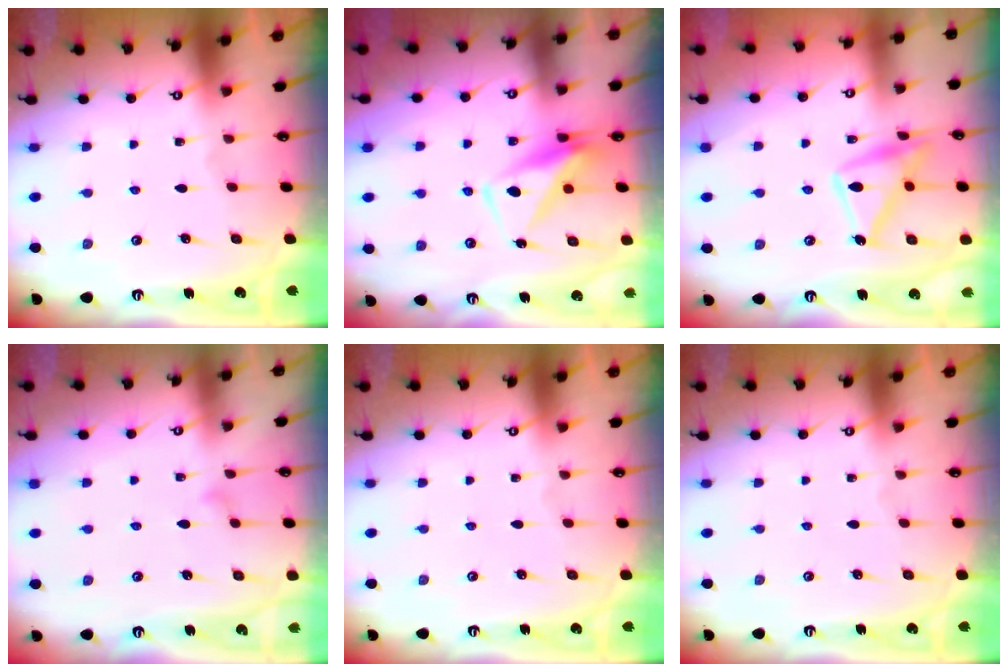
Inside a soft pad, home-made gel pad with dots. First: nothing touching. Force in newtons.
{"total": 7.1, "press": 6.9, "slide": 1.5}
{"total": 15.3, "press": 15.3, "slide": 0.8}
{"total": 7.0, "press": 7.0, "slide": 0.4}
{"total": 0.0}
{"total": 0.0}